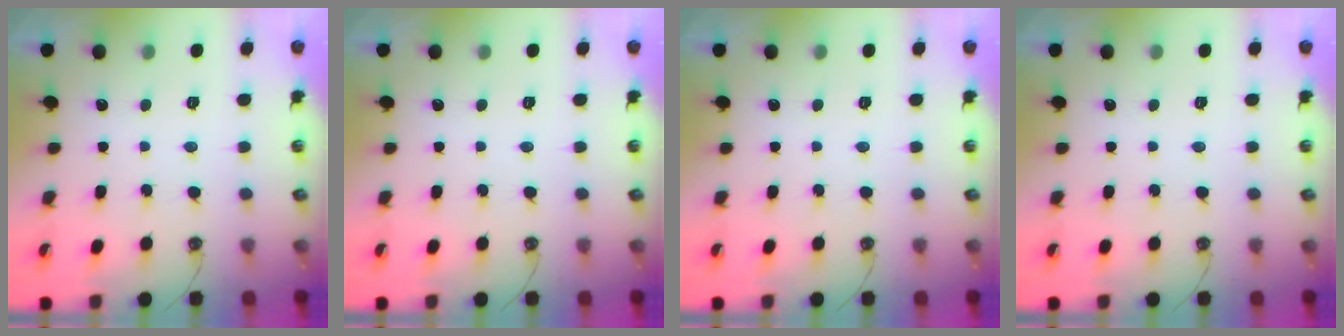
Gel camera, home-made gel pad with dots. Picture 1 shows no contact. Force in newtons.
{"total": 0.0}
{"total": 0.0}
{"total": 0.0}